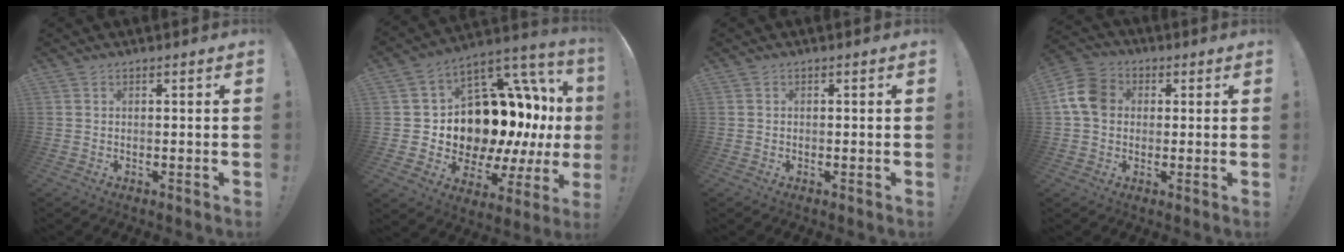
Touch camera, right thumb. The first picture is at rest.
{"total": 18.2, "force": [2.2, 11.5, 13.8], "torque": [-0.205, -0.057, 0.077]}
{"total": 0.7, "force": [-0.5, 0.5, 0.1], "torque": [-0.004, 0.004, -0.007]}
{"total": 11.1, "force": [1.7, 8.9, 6.4], "torque": [-0.117, 0.013, 0.039]}